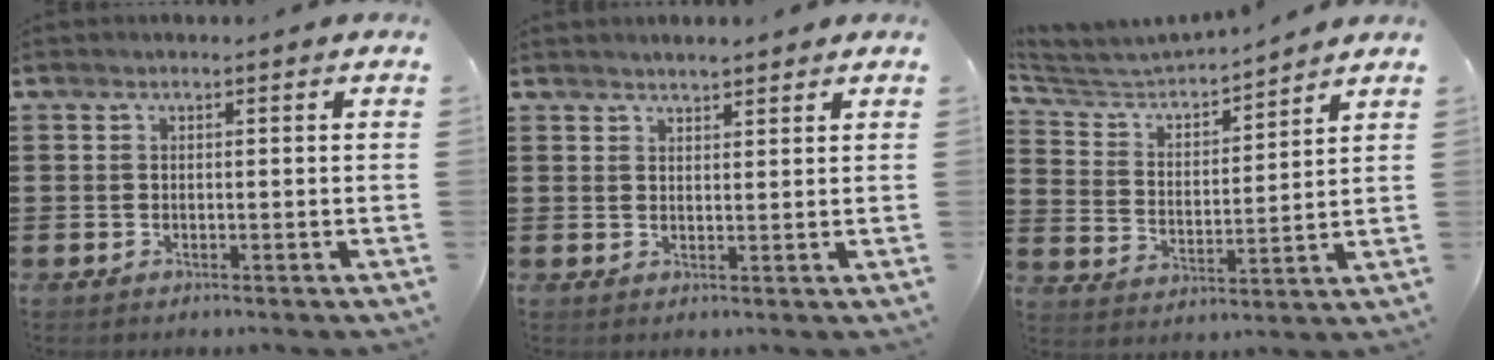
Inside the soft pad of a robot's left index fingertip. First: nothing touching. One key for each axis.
{"total": 2.0, "fx": 2.0, "fy": 0.1, "fz": 0.3, "tx": -0.008, "ty": 0.002, "tz": 0.038}
{"total": 4.3, "fx": 4.1, "fy": 0.9, "fz": 0.9, "tx": -0.044, "ty": -0.030, "tz": 0.064}